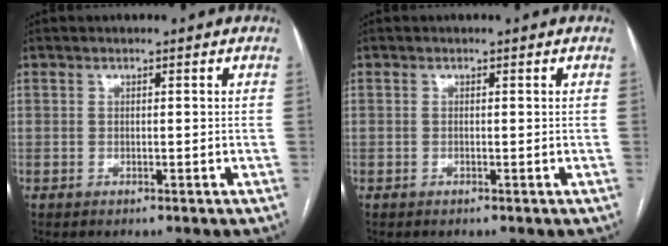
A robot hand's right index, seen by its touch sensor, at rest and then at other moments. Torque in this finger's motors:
{"motor_torque": [0.06, 0.07, 0.01, 0.01]}